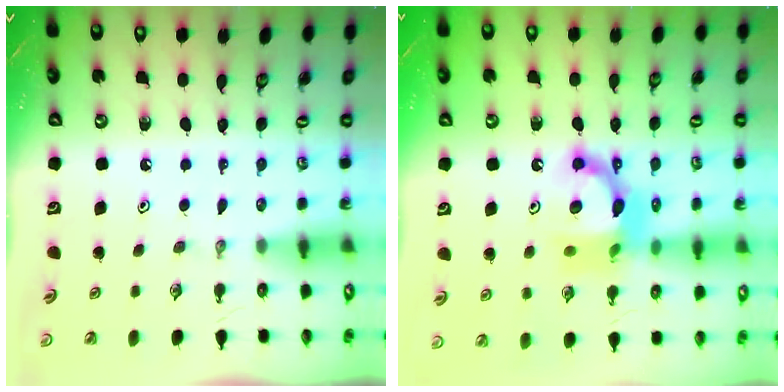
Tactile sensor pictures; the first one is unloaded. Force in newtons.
{"total": 11.8, "press": 11.7, "slide": 1.0}